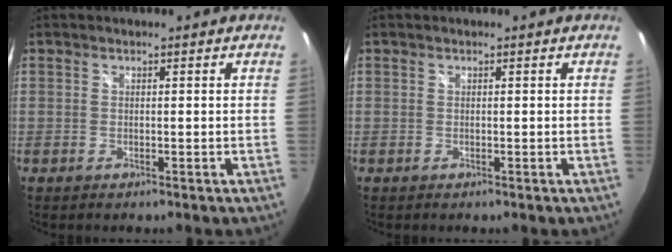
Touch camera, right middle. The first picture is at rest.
{"total": 0.0}